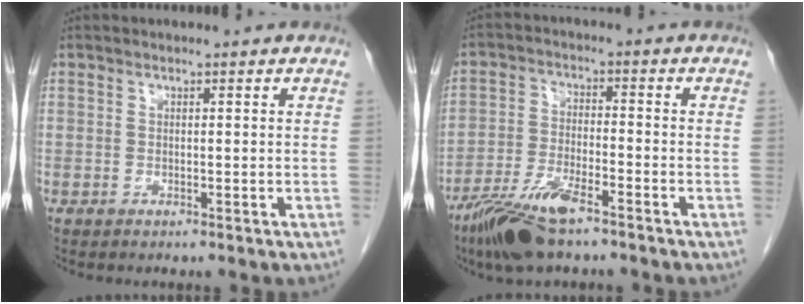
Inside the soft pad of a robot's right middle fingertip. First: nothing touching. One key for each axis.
{"total": 8.9, "fx": -6.3, "fy": 1.9, "fz": 6.0, "tx": -0.122, "ty": -0.017, "tz": -0.116}